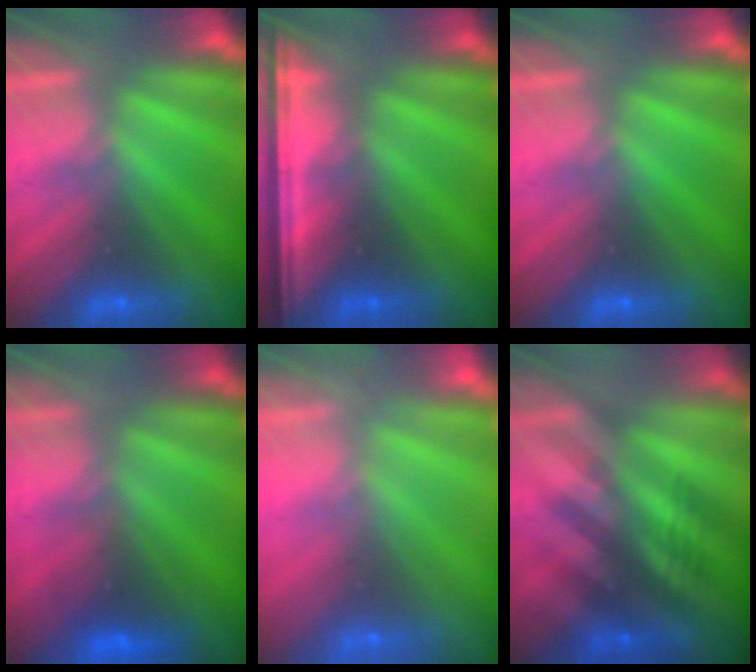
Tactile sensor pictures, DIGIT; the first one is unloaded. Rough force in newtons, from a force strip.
{"total": 7.5}
{"total": 0.0}
{"total": 7.4}
{"total": 10.8}
{"total": 2.4}